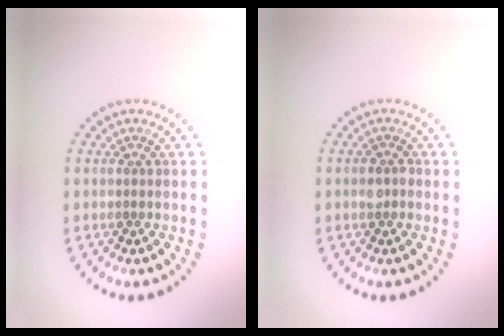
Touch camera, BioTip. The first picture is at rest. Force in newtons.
{"total": 1.3, "press": 1.3, "slide": 0.4}